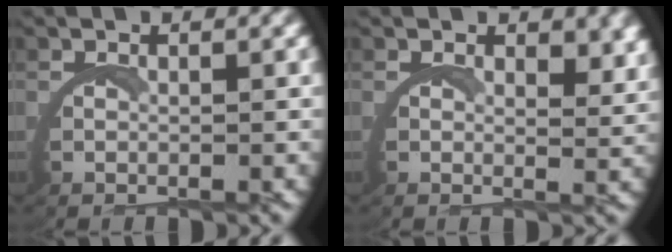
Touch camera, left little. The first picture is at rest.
{"total": 2.4, "force": [2.1, 0.2, 1.0], "torque": [-0.024, -0.013, 0.032]}